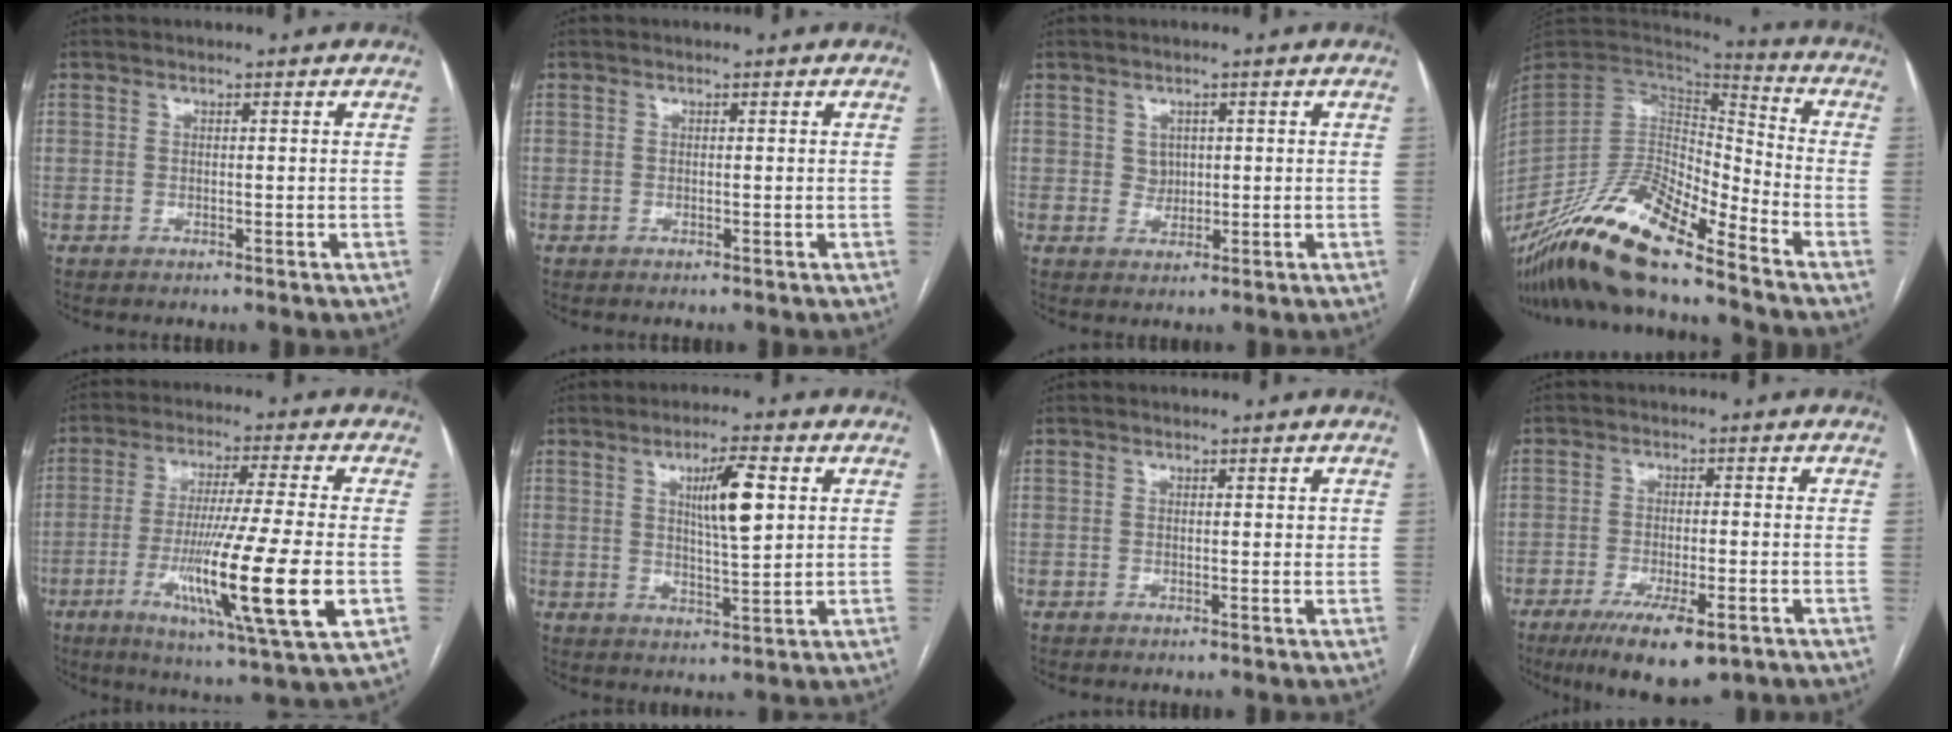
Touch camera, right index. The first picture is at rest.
{"total": 0.0}
{"total": 2.1, "force": [0.6, 1.8, 0.9], "torque": [-0.013, -0.003, 0.011]}
{"total": 20.5, "force": [-15.3, 3.6, 13.2], "torque": [-0.278, -0.017, -0.288]}
{"total": 17.7, "force": [-4.5, -0.3, 17.2], "torque": [-0.296, -0.033, -0.078]}
{"total": 7.6, "force": [2.3, 0.9, 7.2], "torque": [-0.123, 0.001, 0.041]}
{"total": 0.7, "force": [0.3, 0.4, 0.6], "torque": [-0.007, 0.001, 0.004]}
{"total": 10.1, "force": [-6.2, 2.5, 7.6], "torque": [-0.126, -0.021, -0.093]}